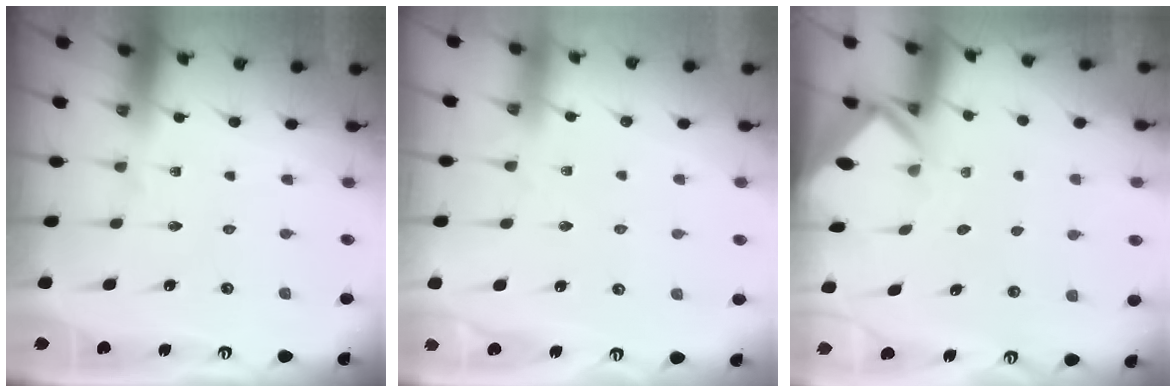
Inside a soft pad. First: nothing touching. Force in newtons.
{"total": 2.4, "press": 2.4, "slide": 0.4}
{"total": 2.4, "press": 2.4, "slide": 0.1}